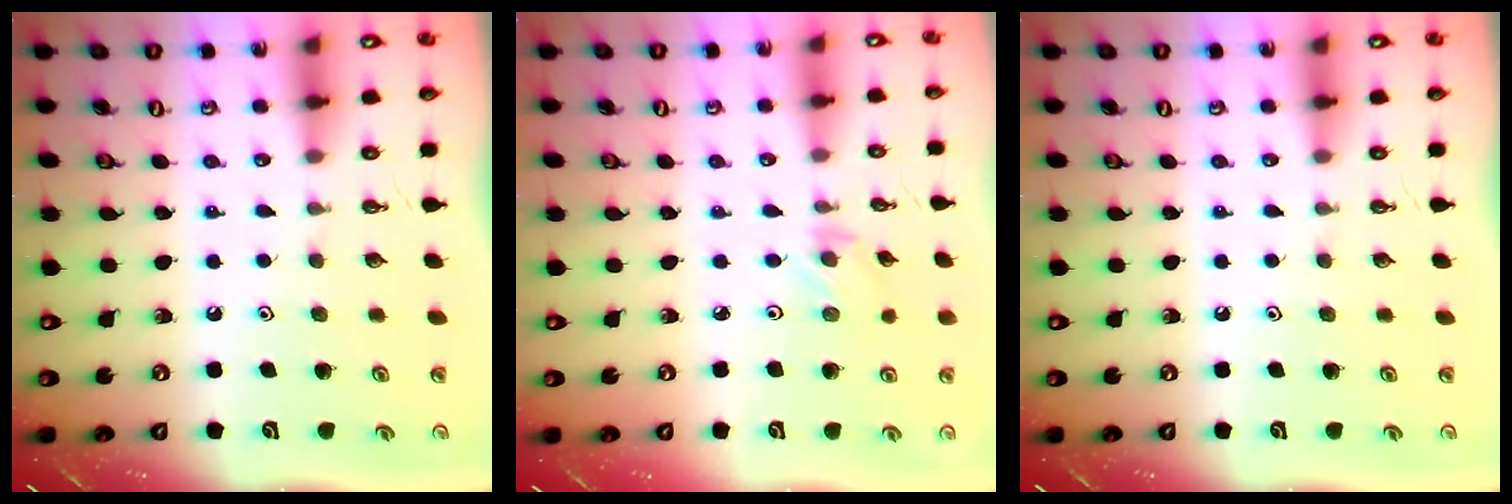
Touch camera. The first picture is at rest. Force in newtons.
{"total": 0.9, "press": 0.9, "slide": 0.2}
{"total": 0.0}